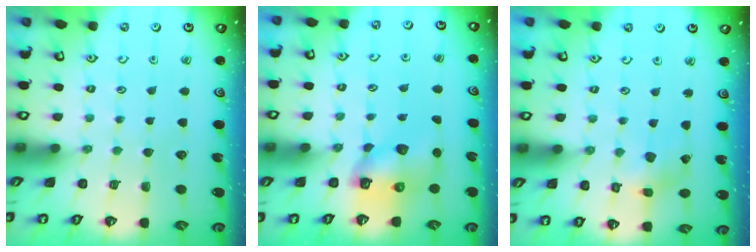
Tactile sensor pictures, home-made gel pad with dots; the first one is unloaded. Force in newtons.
{"total": 8.2, "press": 8.2, "slide": 1.1}
{"total": 2.6, "press": 2.6, "slide": 0.5}